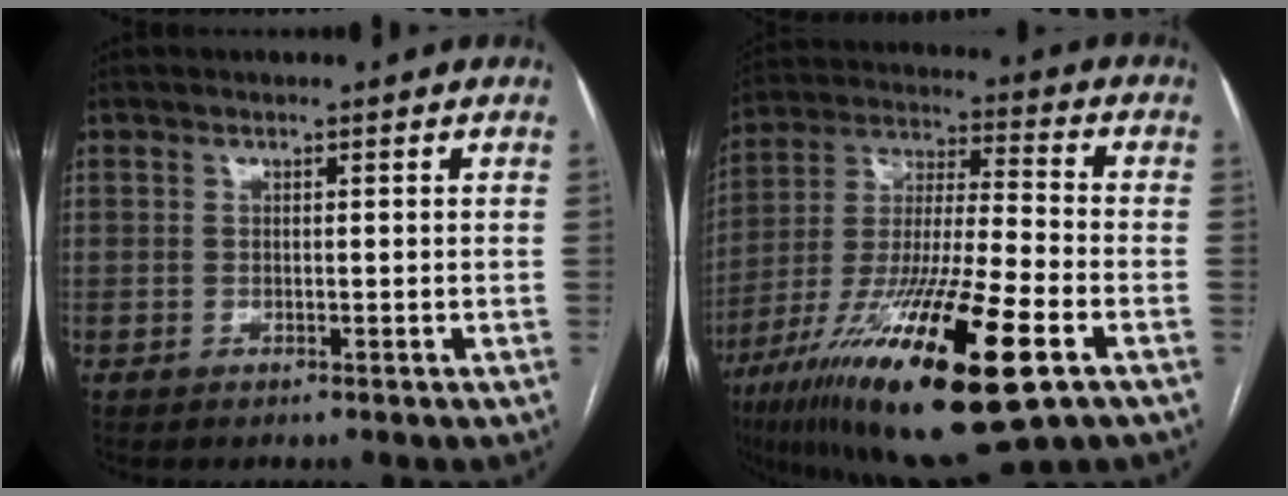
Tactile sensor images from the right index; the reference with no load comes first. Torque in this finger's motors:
{"motor_torque": [2.14, 0.00, 1.03, 0.21]}